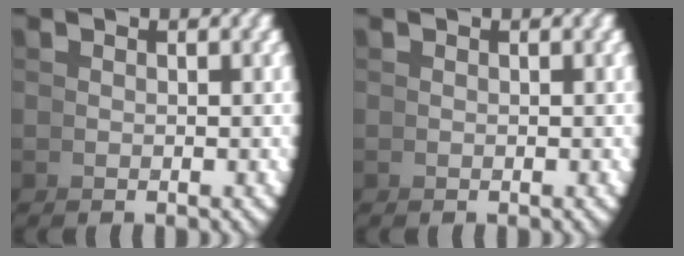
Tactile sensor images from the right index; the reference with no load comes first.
{"total": 0.0}